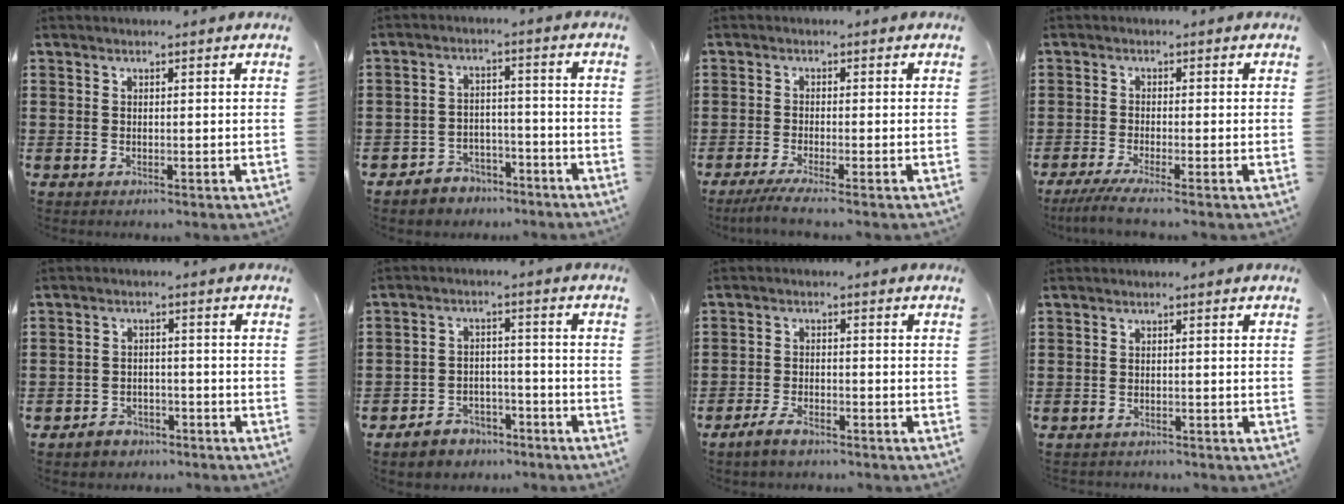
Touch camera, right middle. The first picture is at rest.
{"total": 4.0, "force": [-3.8, 1.4, -0.1], "torque": [-0.007, 0.006, -0.080]}
{"total": 2.4, "force": [-2.0, -0.3, 1.2], "torque": [-0.028, -0.006, -0.039]}
{"total": 2.7, "force": [-2.3, -0.3, 1.4], "torque": [-0.032, -0.009, -0.044]}
{"total": 2.6, "force": [-2.4, 0.9, 0.1], "torque": [-0.009, 0.004, -0.050]}
{"total": 4.2, "force": [-3.9, 1.4, 0.2], "torque": [-0.010, 0.009, -0.081]}
{"total": 3.6, "force": [-2.8, 1.2, 1.8], "torque": [-0.037, 0.007, -0.056]}
{"total": 0.9, "force": [-0.9, 0.1, 0.0], "torque": [-0.004, 0.000, -0.020]}